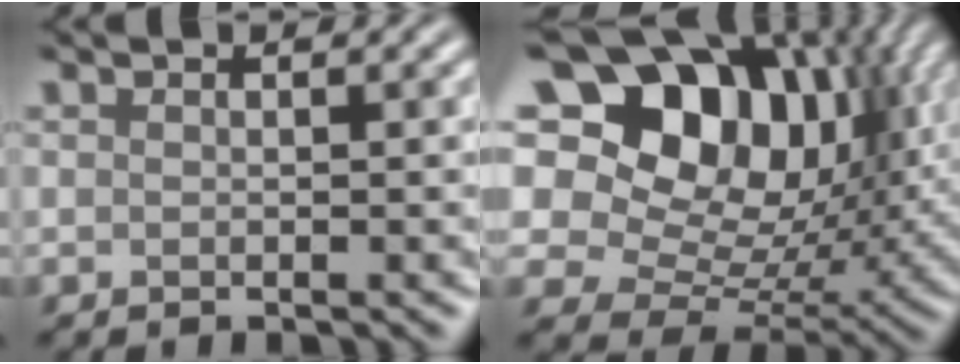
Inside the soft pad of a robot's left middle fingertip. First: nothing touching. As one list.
[{"total": 17.8, "force": [8.1, 12.2, 10.2], "torque": [-0.210, 0.075, 0.142]}]